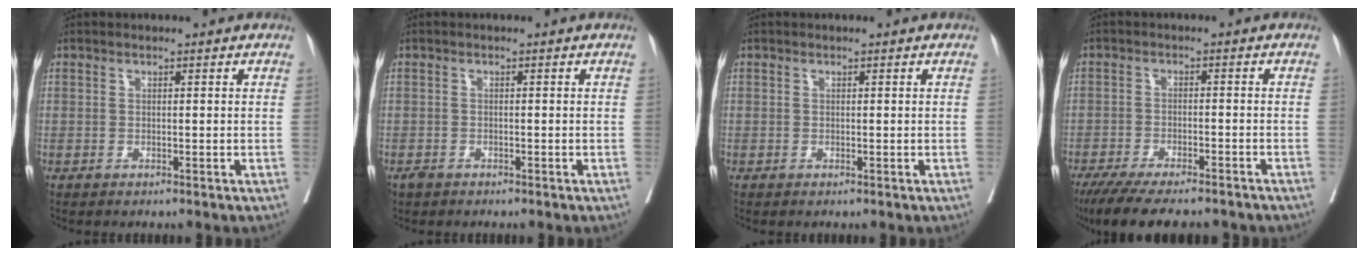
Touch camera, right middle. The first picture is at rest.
{"total": 0.9, "force": [-0.6, 0.6, 0.2], "torque": [-0.007, 0.001, -0.010]}
{"total": 0.0}
{"total": 15.9, "force": [-13.2, 3.9, 7.9], "torque": [-0.145, -0.027, -0.184]}